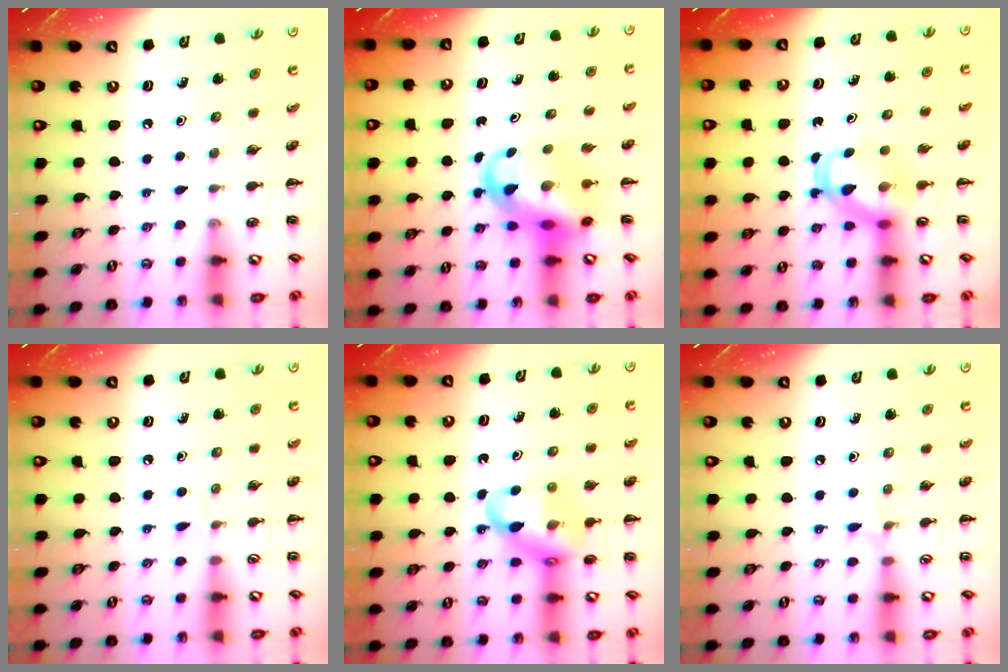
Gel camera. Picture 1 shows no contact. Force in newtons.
{"total": 11.3, "press": 10.8, "slide": 3.1}
{"total": 5.3, "press": 5.3, "slide": 0.8}
{"total": 3.4, "press": 3.2, "slide": 1.2}
{"total": 16.0, "press": 15.7, "slide": 2.8}
{"total": 3.9, "press": 3.6, "slide": 1.5}